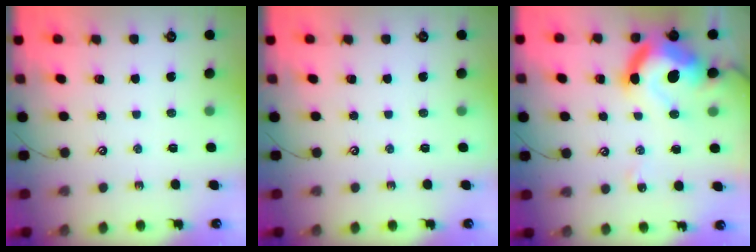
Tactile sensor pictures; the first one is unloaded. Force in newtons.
{"total": 0.0}
{"total": 19.0, "press": 18.8, "slide": 2.3}